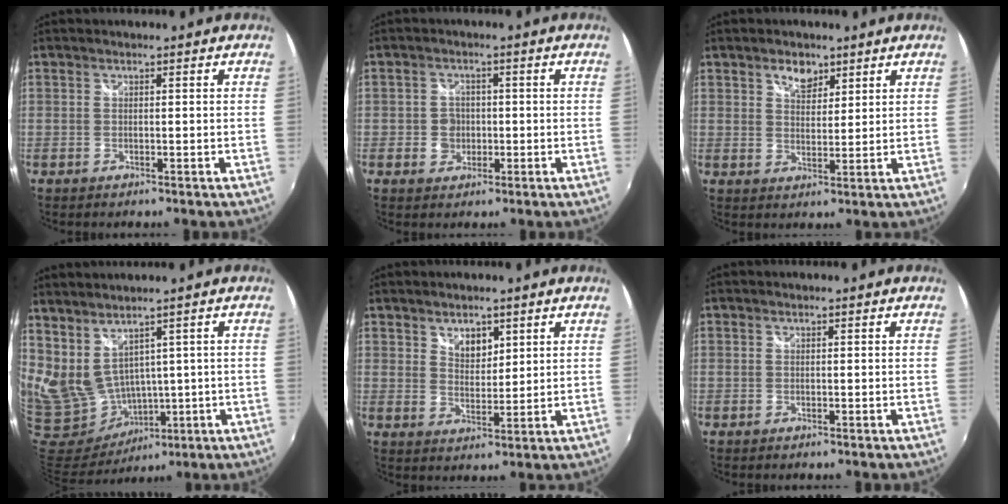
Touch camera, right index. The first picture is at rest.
{"total": 3.6, "force": [-0.7, 3.4, 1.0], "torque": [-0.018, 0.007, -0.011]}
{"total": 4.4, "force": [2.8, 2.6, 2.1], "torque": [-0.024, 0.004, 0.048]}
{"total": 14.3, "force": [4.3, 9.6, 9.7], "torque": [-0.223, -0.024, 0.128]}
{"total": 4.1, "force": [2.6, 2.5, 2.0], "torque": [-0.023, 0.000, 0.047]}
{"total": 0.0}